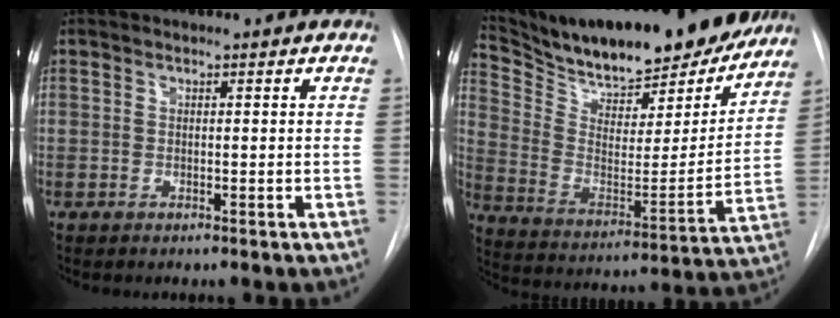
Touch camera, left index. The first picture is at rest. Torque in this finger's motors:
{"motor_torque": [0.38, -0.58, 0.32, 0.07]}